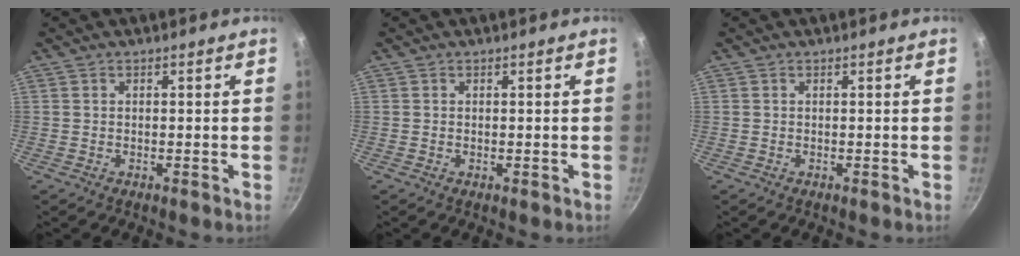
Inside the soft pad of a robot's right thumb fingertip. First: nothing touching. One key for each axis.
{"total": 0.0}
{"total": 0.0}